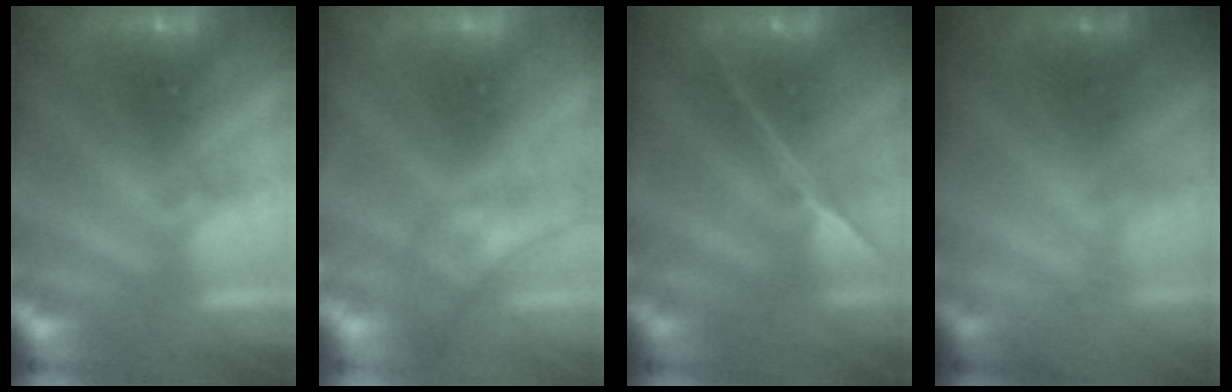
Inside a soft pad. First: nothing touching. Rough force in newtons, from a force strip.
{"total": 2.9}
{"total": 1.9}
{"total": 2.4}